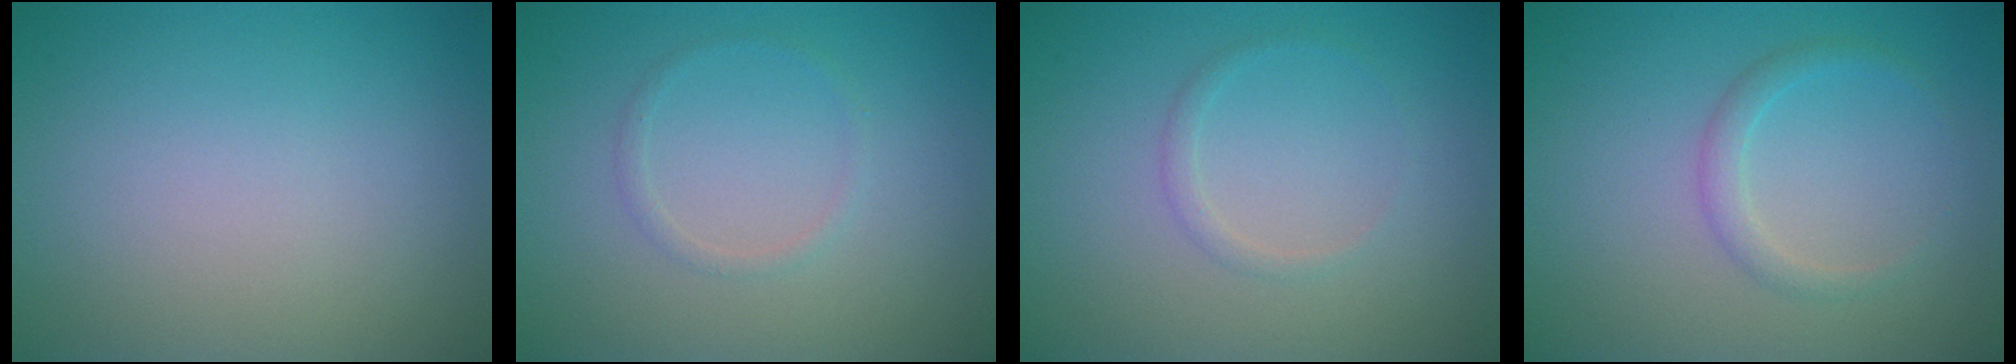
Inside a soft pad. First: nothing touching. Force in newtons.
{"total": 0.9, "press": 0.9, "slide": 0.1}
{"total": 0.9, "press": 0.9, "slide": 0.0}
{"total": 1.6, "press": 1.6, "slide": 0.1}